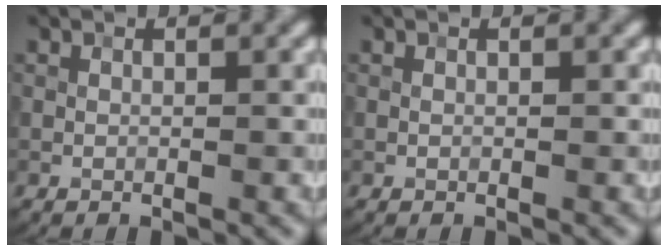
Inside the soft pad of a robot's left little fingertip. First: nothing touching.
{"total": 0.0}